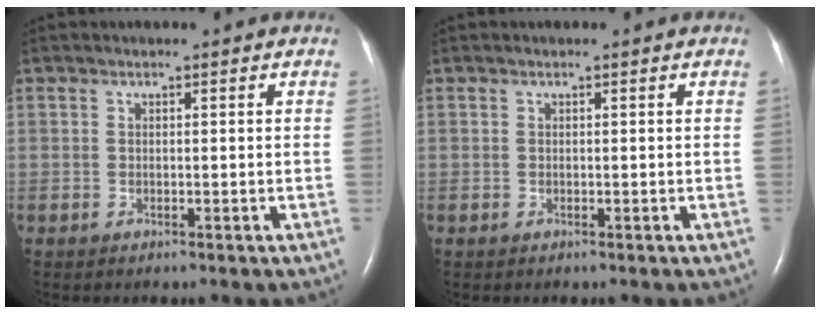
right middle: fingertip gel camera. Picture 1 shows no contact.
{"total": 0.0}